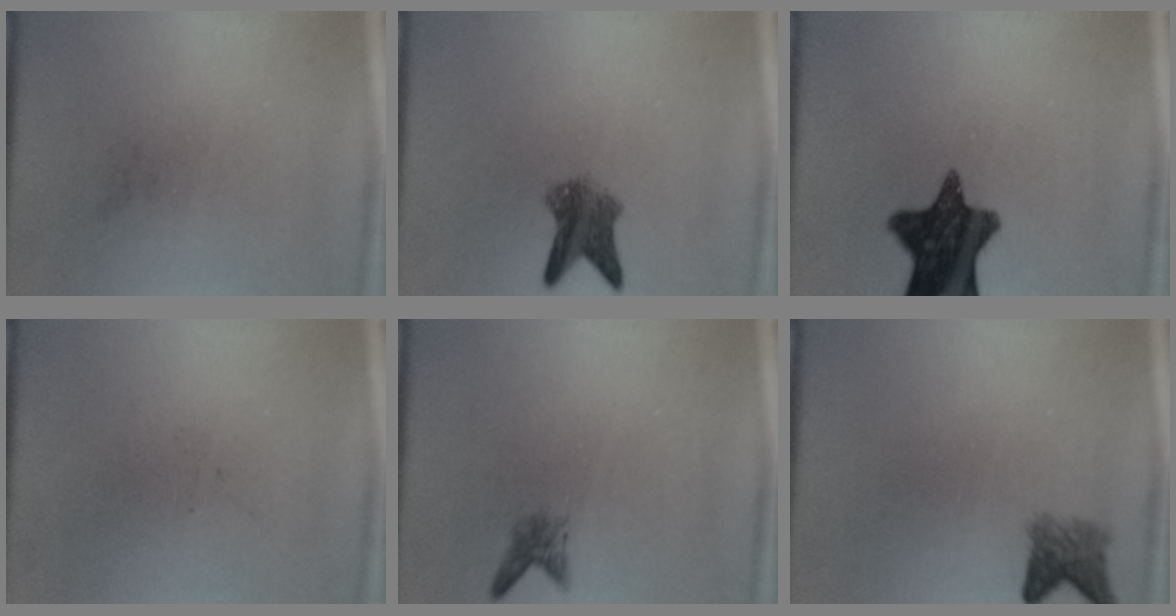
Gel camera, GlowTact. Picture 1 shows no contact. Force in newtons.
{"total": 4.8}
{"total": 12.3}
{"total": 0.0}
{"total": 1.6}
{"total": 2.8}